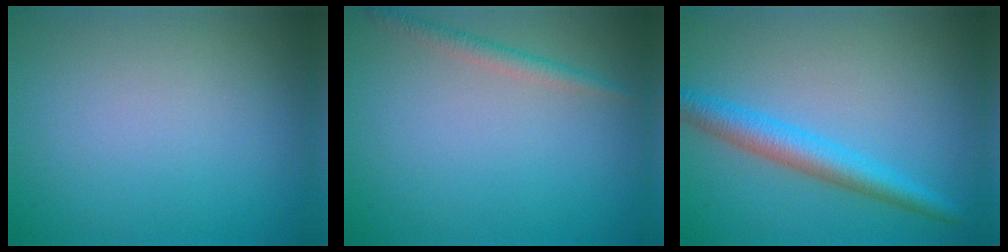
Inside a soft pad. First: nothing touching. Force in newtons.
{"total": 1.6, "press": 1.6, "slide": 0.0}
{"total": 3.9, "press": 3.9, "slide": 0.1}